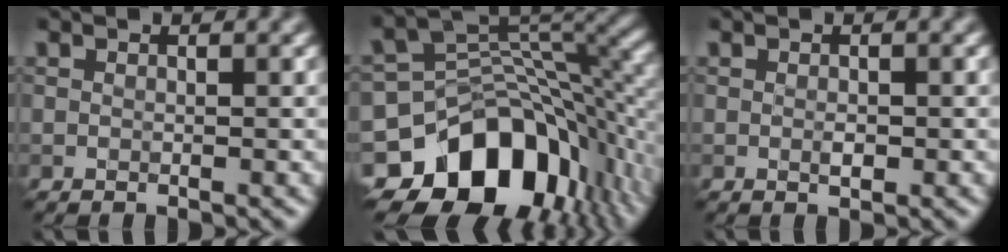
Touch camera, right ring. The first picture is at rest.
{"total": 14.6, "force": [-6.7, 9.9, 8.3], "torque": [-0.143, -0.004, -0.106]}
{"total": 0.9, "force": [-0.1, 0.4, 0.8], "torque": [-0.015, -0.002, -0.001]}